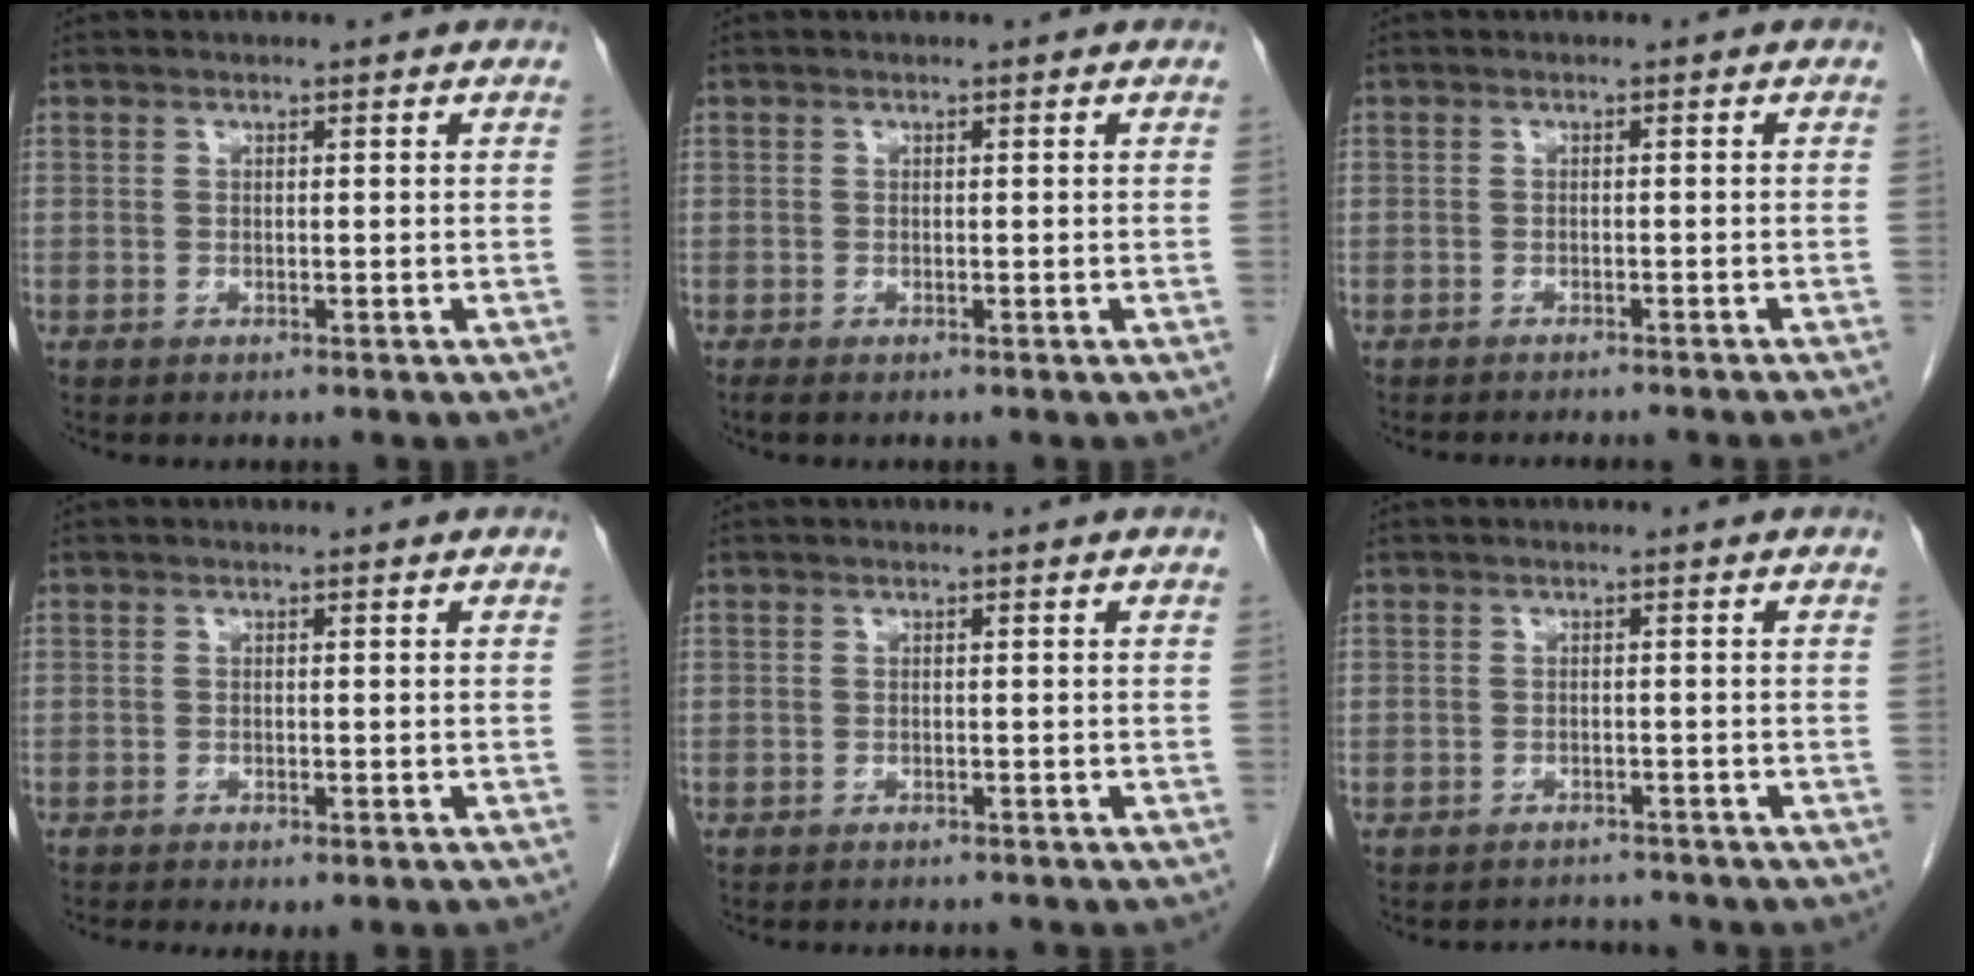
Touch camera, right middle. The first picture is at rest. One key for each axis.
{"total": 0.6, "fx": -0.5, "fy": 0.1, "fz": 0.3, "tx": -0.007, "ty": -0.002, "tz": -0.008}
{"total": 8.0, "fx": -7.4, "fy": 0.0, "fz": 3.1, "tx": -0.022, "ty": -0.015, "tz": -0.086}
{"total": 4.5, "fx": -3.8, "fy": 0.7, "fz": 2.3, "tx": -0.019, "ty": -0.008, "tz": -0.049}
{"total": 4.3, "fx": -4.1, "fy": 0.8, "fz": 1.2, "tx": -0.010, "ty": -0.006, "tz": -0.048}
{"total": 3.3, "fx": -3.1, "fy": 0.8, "fz": -0.6, "tx": 0.011, "ty": -0.001, "tz": -0.046}